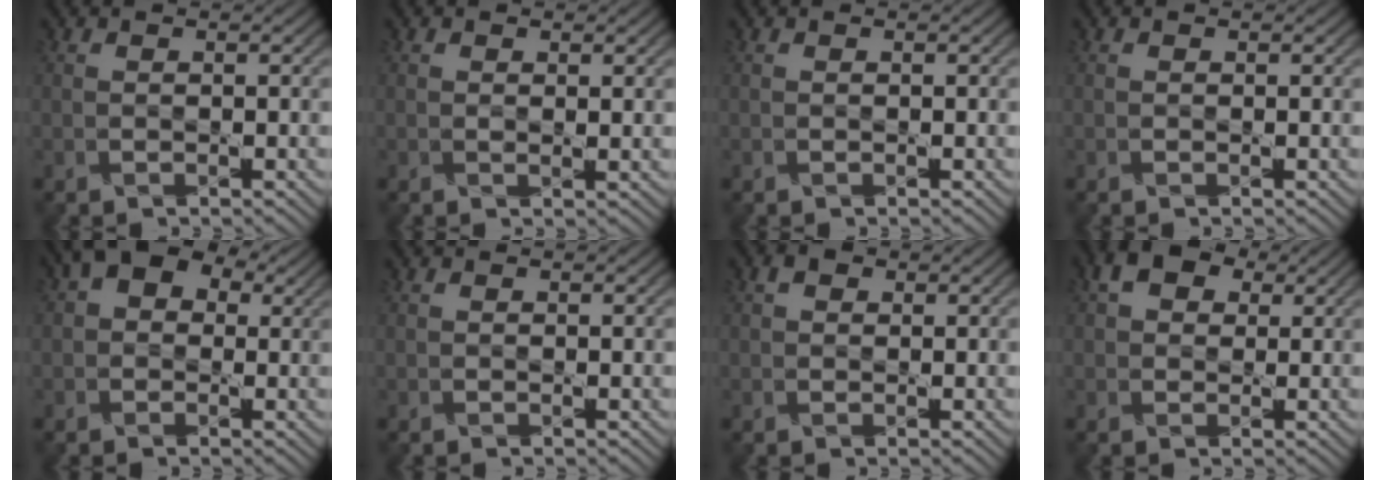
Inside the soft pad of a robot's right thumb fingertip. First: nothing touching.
{"total": 0.7, "force": [0.5, 0.3, 0.5], "torque": [-0.009, -0.002, 0.009]}
{"total": 0.0}
{"total": 0.0}
{"total": 5.4, "force": [2.0, 3.9, 3.1], "torque": [-0.063, 0.027, 0.015]}
{"total": 0.0}
{"total": 1.0, "force": [0.6, 0.8, 0.3], "torque": [-0.006, 0.003, 0.007]}
{"total": 3.9, "force": [1.6, 3.0, 1.9], "torque": [-0.037, 0.011, 0.018]}